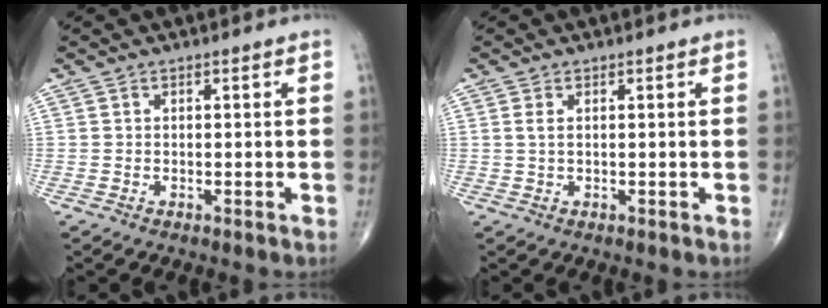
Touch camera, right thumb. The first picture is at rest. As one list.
[{"total": 1.5, "force": [0.4, 0.7, 1.3], "torque": [-0.035, 0.005, 0.011]}]